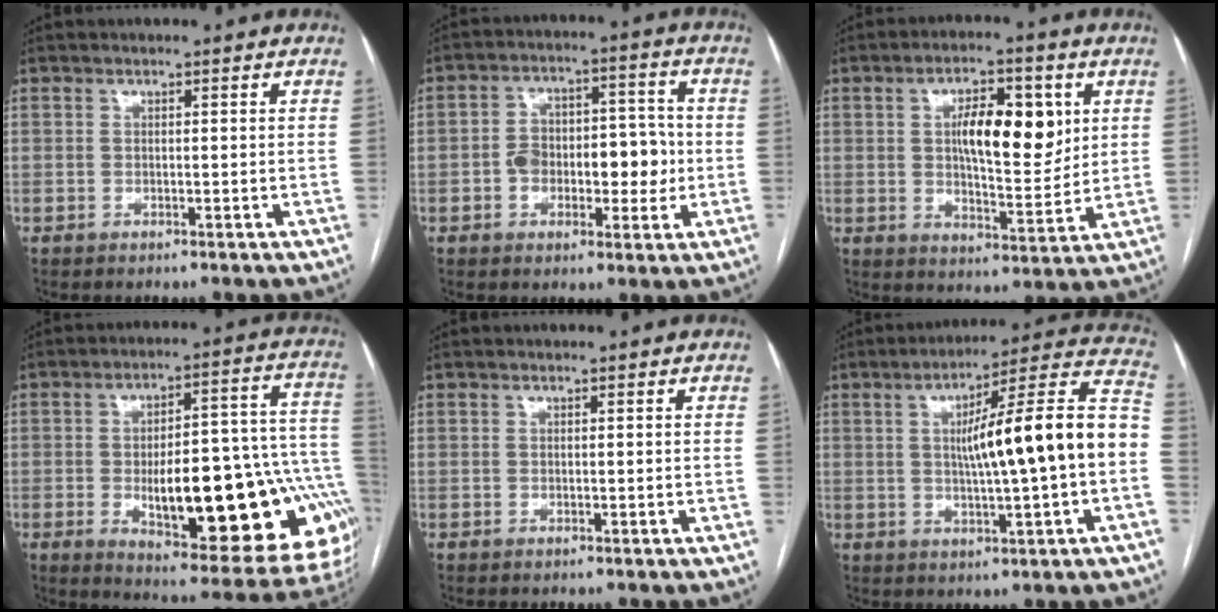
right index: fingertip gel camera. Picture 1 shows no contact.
{"total": 10.3, "force": [-1.6, 5.9, 8.3], "torque": [-0.116, 0.039, -0.018]}
{"total": 11.3, "force": [2.9, 4.1, 10.1], "torque": [-0.168, 0.010, 0.051]}
{"total": 27.9, "force": [-6.5, 8.1, 25.9], "torque": [-0.262, 0.022, -0.070]}
{"total": 0.0}
{"total": 17.3, "force": [-0.3, 0.5, 17.3], "torque": [-0.256, 0.029, -0.008]}